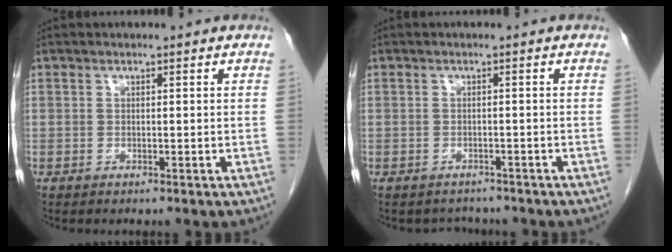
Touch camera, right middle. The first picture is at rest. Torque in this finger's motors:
{"motor_torque": [0.02, -0.01, -0.05, -0.02]}